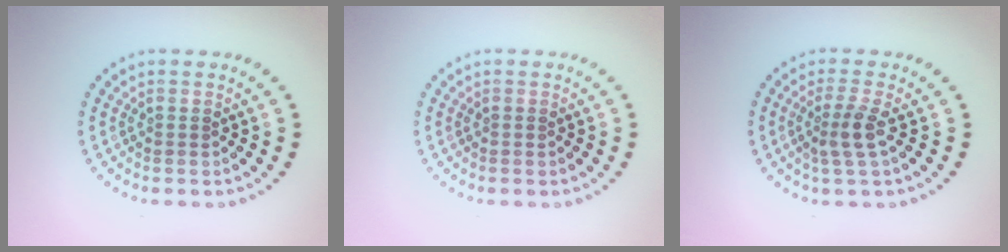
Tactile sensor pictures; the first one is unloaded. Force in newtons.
{"total": 0.0}
{"total": 2.3, "press": 1.8, "slide": 1.5}